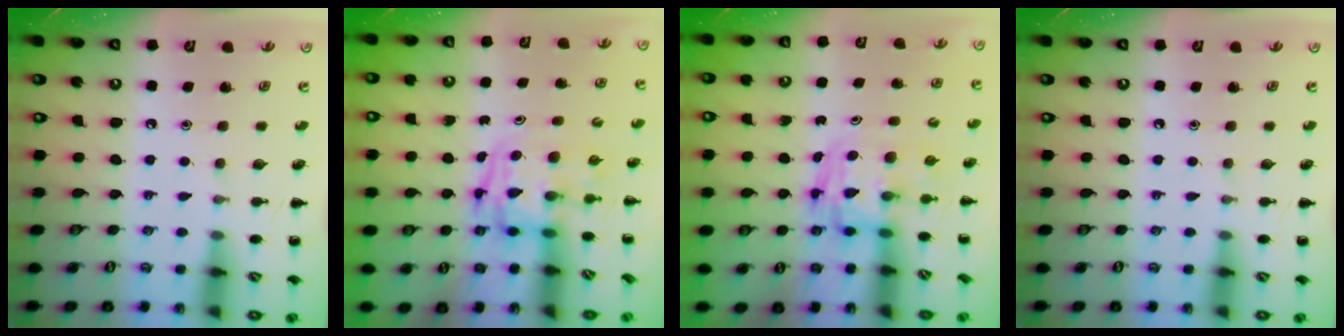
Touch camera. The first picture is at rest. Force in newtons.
{"total": 3.4, "press": 3.3, "slide": 0.5}
{"total": 3.6, "press": 3.5, "slide": 0.6}
{"total": 0.0}